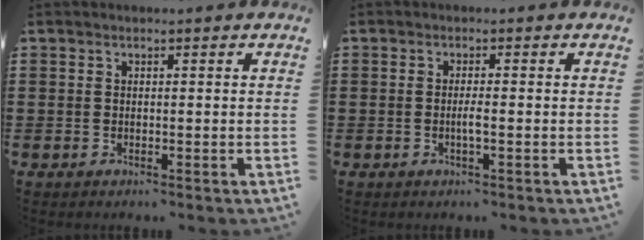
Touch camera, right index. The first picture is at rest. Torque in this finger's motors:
{"motor_torque": [0.65, 0.10, 0.03, 0.02]}